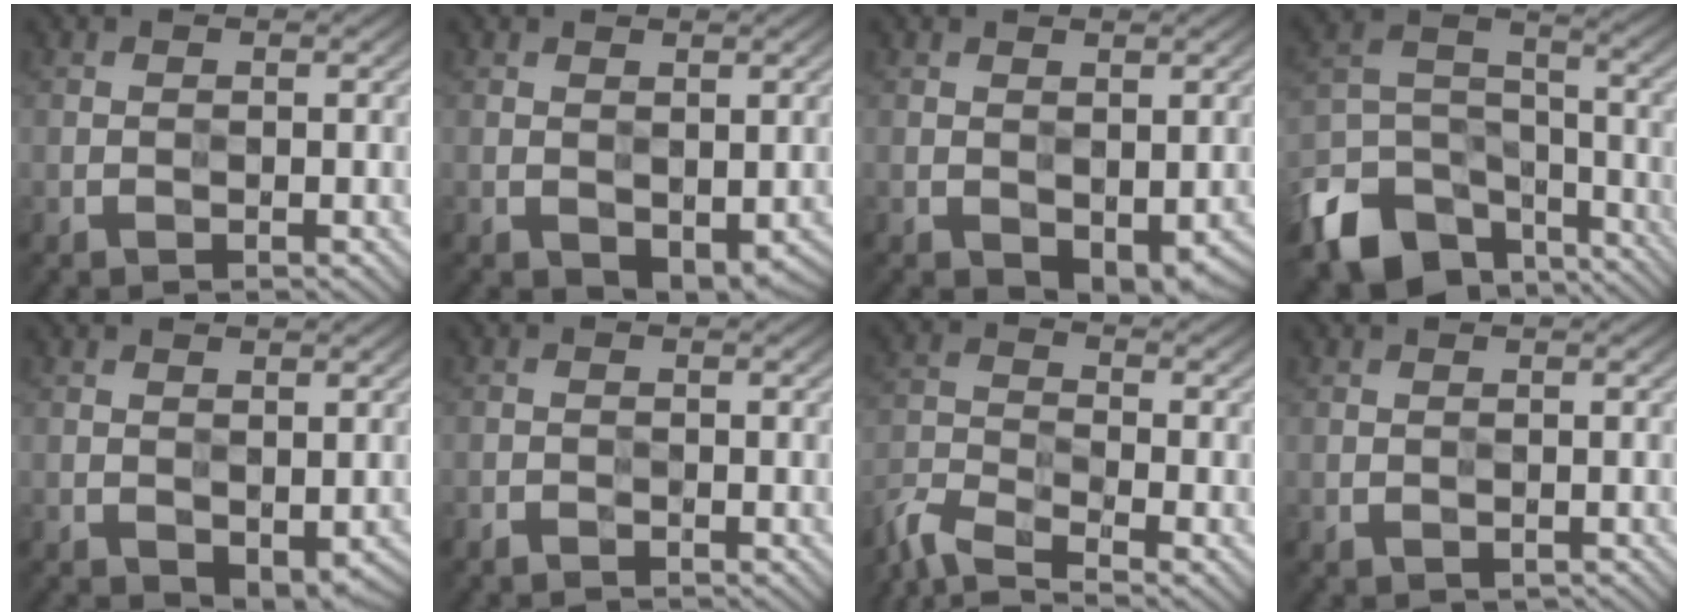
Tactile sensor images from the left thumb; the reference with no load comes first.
{"total": 3.2, "force": [-1.0, 1.8, 2.4], "torque": [-0.038, -0.013, -0.010]}
{"total": 4.1, "force": [-1.6, 2.2, 3.1], "torque": [-0.049, -0.015, -0.017]}
{"total": 13.6, "force": [-9.2, 7.8, 6.2], "torque": [-0.164, -0.023, -0.170]}
{"total": 3.7, "force": [-1.7, 1.9, 2.7], "torque": [-0.041, -0.015, -0.019]}
{"total": 1.1, "force": [-1.0, 0.2, 0.0], "torque": [0.000, -0.003, -0.022]}
{"total": 7.5, "force": [-6.3, 1.8, 3.7], "torque": [-0.089, -0.021, -0.132]}
{"total": 0.0}